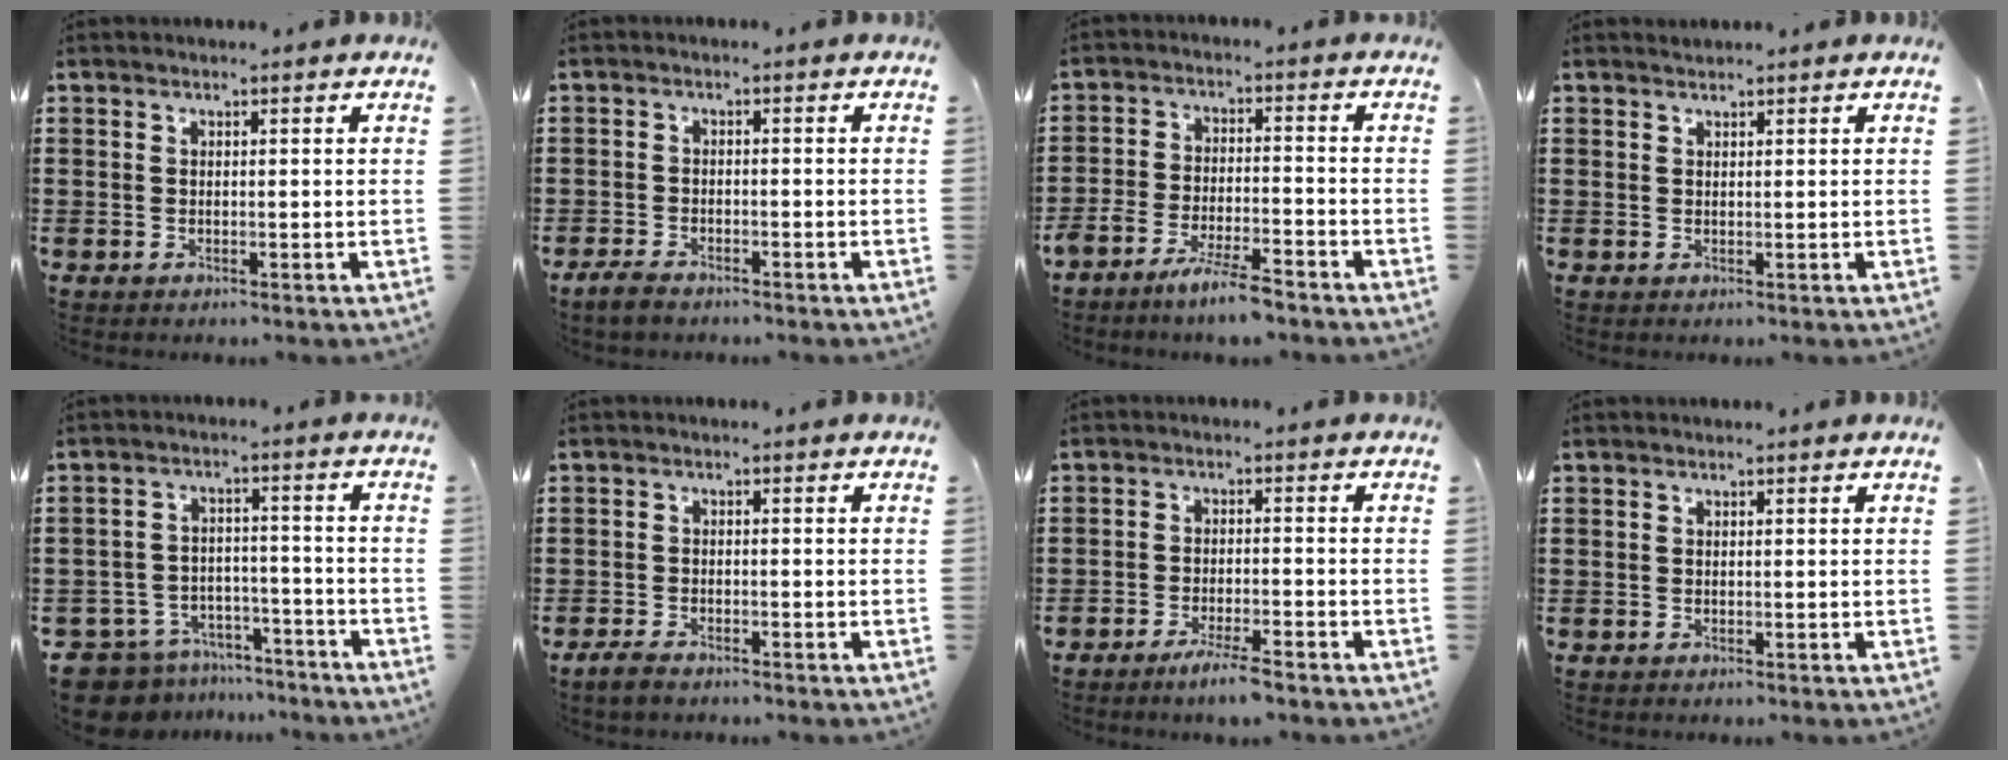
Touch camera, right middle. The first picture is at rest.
{"total": 2.1, "force": [-1.8, 0.9, 0.6], "torque": [-0.028, -0.002, -0.042]}
{"total": 6.0, "force": [-5.1, 0.5, 3.0], "torque": [-0.059, -0.003, -0.094]}
{"total": 0.7, "force": [0.6, 0.0, -0.2], "torque": [0.002, -0.002, 0.013]}
{"total": 7.3, "force": [-7.0, 2.1, 0.7], "torque": [-0.042, 0.011, -0.147]}
{"total": 1.9, "force": [-1.7, 0.7, 0.6], "torque": [-0.020, 0.000, -0.036]}
{"total": 3.7, "force": [-2.9, 0.1, 2.3], "torque": [-0.043, -0.003, -0.052]}
{"total": 0.0}